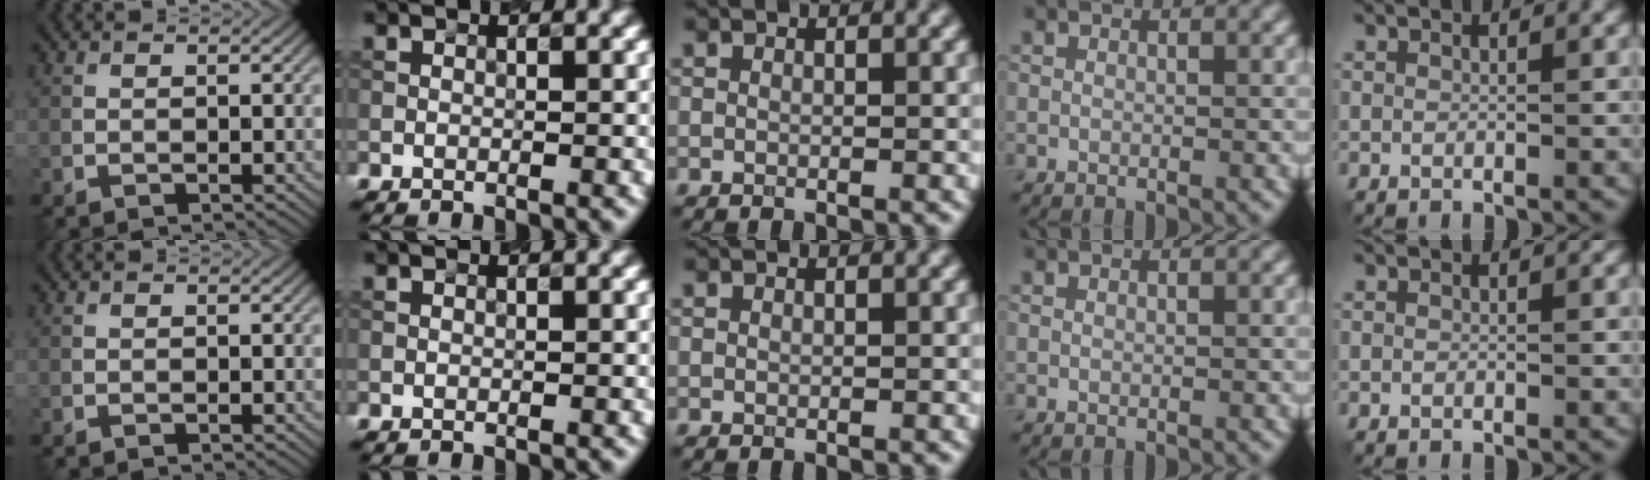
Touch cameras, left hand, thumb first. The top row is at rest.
{}